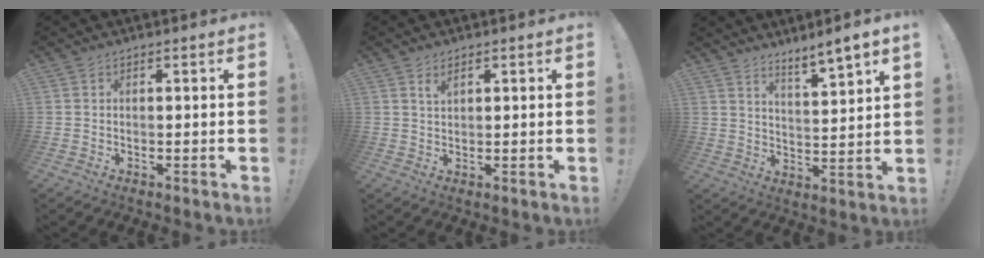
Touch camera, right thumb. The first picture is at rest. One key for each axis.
{"total": 2.4, "fx": 1.5, "fy": 1.1, "fz": 1.5, "tx": -0.023, "ty": -0.003, "tz": 0.025}
{"total": 6.3, "fx": 5.3, "fy": -0.5, "fz": 3.3, "tx": -0.046, "ty": -0.047, "tz": 0.087}